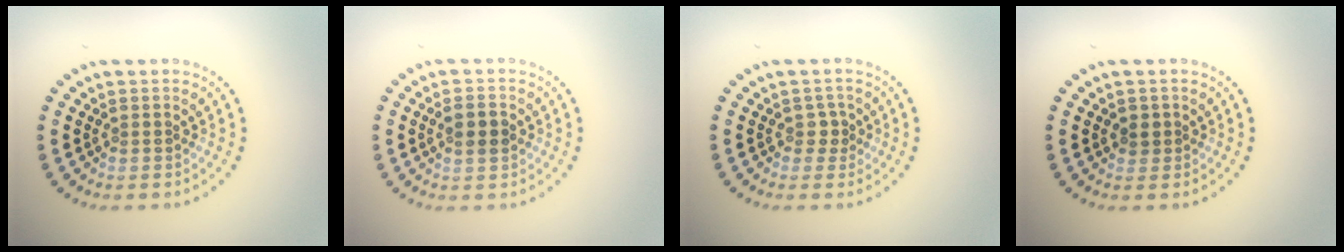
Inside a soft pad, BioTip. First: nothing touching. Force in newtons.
{"total": 2.1, "press": 2.0, "slide": 0.2}
{"total": 1.2, "press": 1.0, "slide": 0.6}
{"total": 1.1, "press": 1.0, "slide": 0.4}